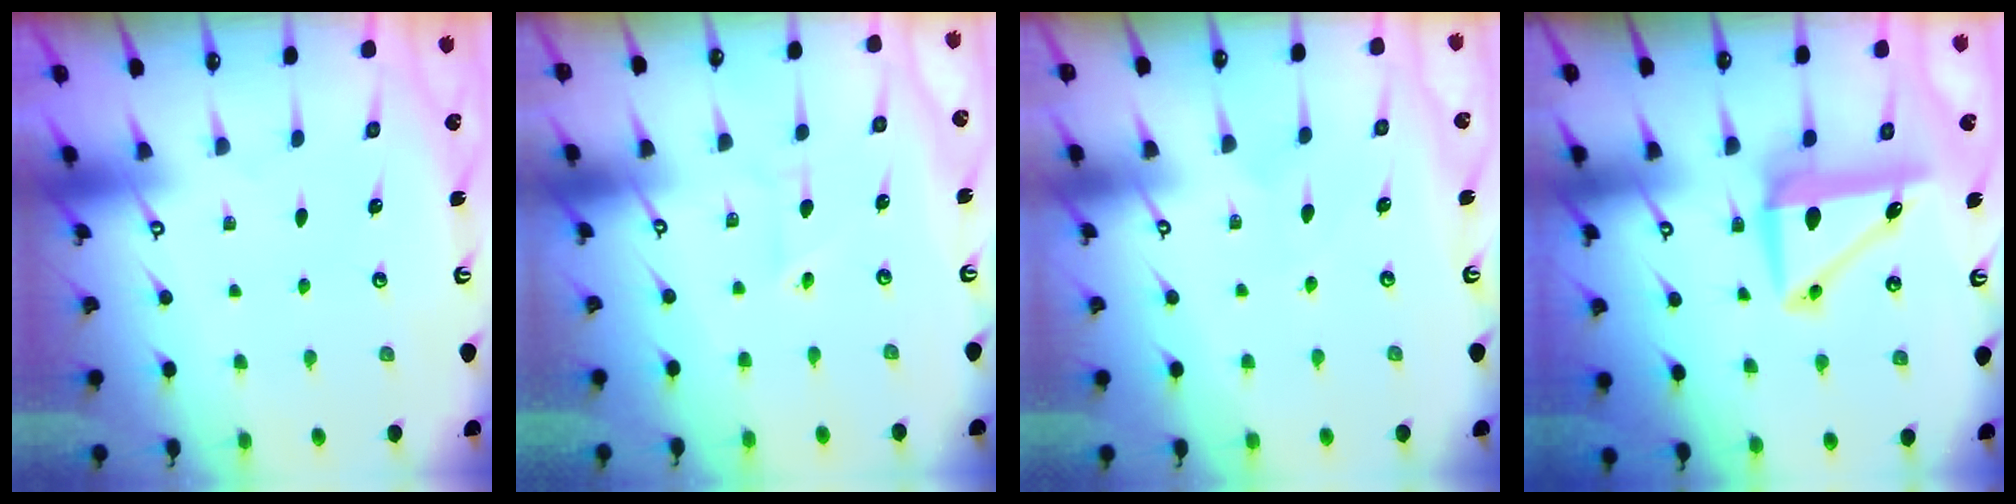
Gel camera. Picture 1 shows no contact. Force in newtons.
{"total": 1.7, "press": 1.5, "slide": 0.9}
{"total": 4.4, "press": 4.4, "slide": 0.5}
{"total": 8.8, "press": 8.6, "slide": 2.0}